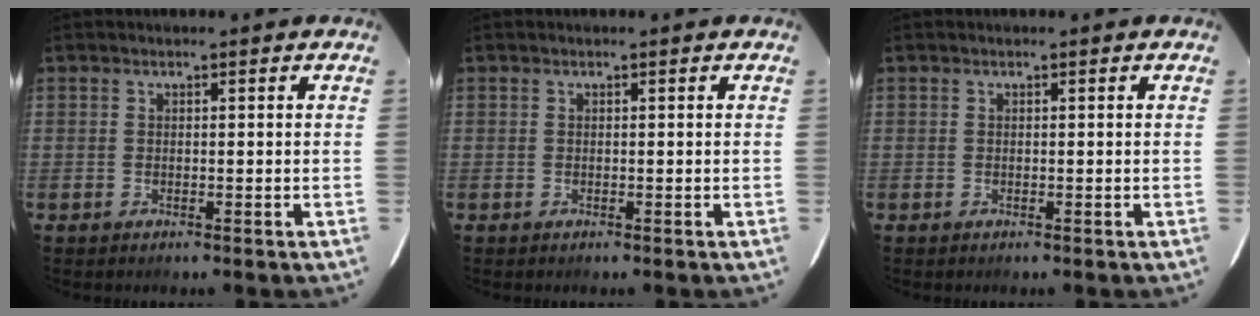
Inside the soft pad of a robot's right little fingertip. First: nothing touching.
{"total": 0.0}
{"total": 0.0}